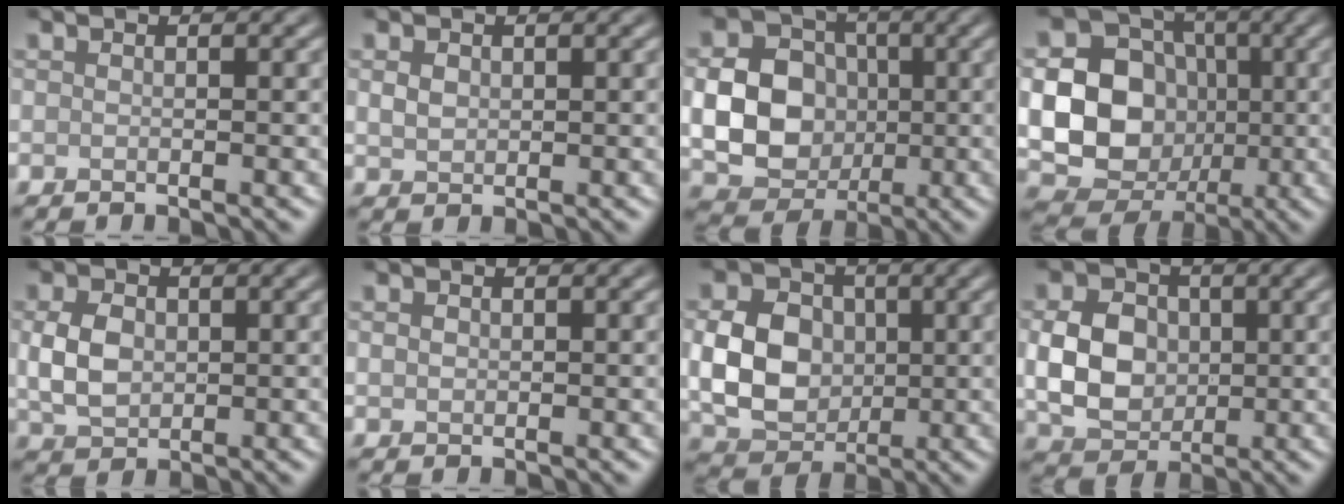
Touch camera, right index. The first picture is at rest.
{"total": 1.4, "force": [0.4, 1.1, 0.8], "torque": [-0.017, 0.000, 0.010]}
{"total": 8.2, "force": [-0.4, 6.8, 4.6], "torque": [-0.085, -0.007, -0.014]}
{"total": 11.0, "force": [-1.0, 9.4, 5.7], "torque": [-0.097, -0.016, -0.038]}
{"total": 3.9, "force": [0.3, 2.8, 2.6], "torque": [-0.062, 0.000, 0.005]}
{"total": 0.8, "force": [0.2, 0.6, 0.4], "torque": [-0.008, 0.000, 0.003]}
{"total": 6.9, "force": [-0.1, 5.4, 4.3], "torque": [-0.086, 0.001, -0.005]}
{"total": 6.0, "force": [0.0, 4.7, 3.8], "torque": [-0.075, 0.000, 0.000]}